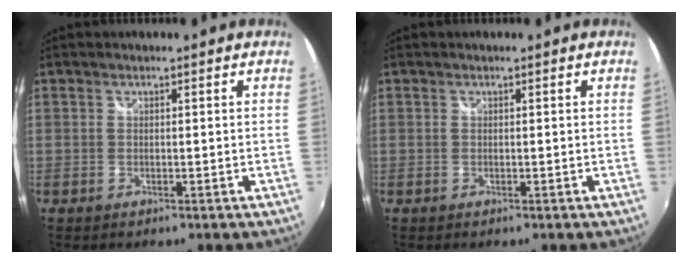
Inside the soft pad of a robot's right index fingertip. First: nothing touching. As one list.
[{"total": 0.0}]